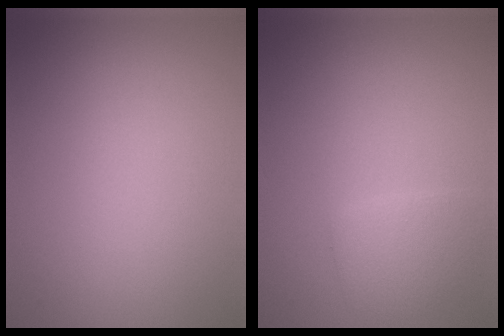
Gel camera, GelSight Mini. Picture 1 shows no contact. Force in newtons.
{"total": 2.2, "press": 2.2, "slide": 0.1}